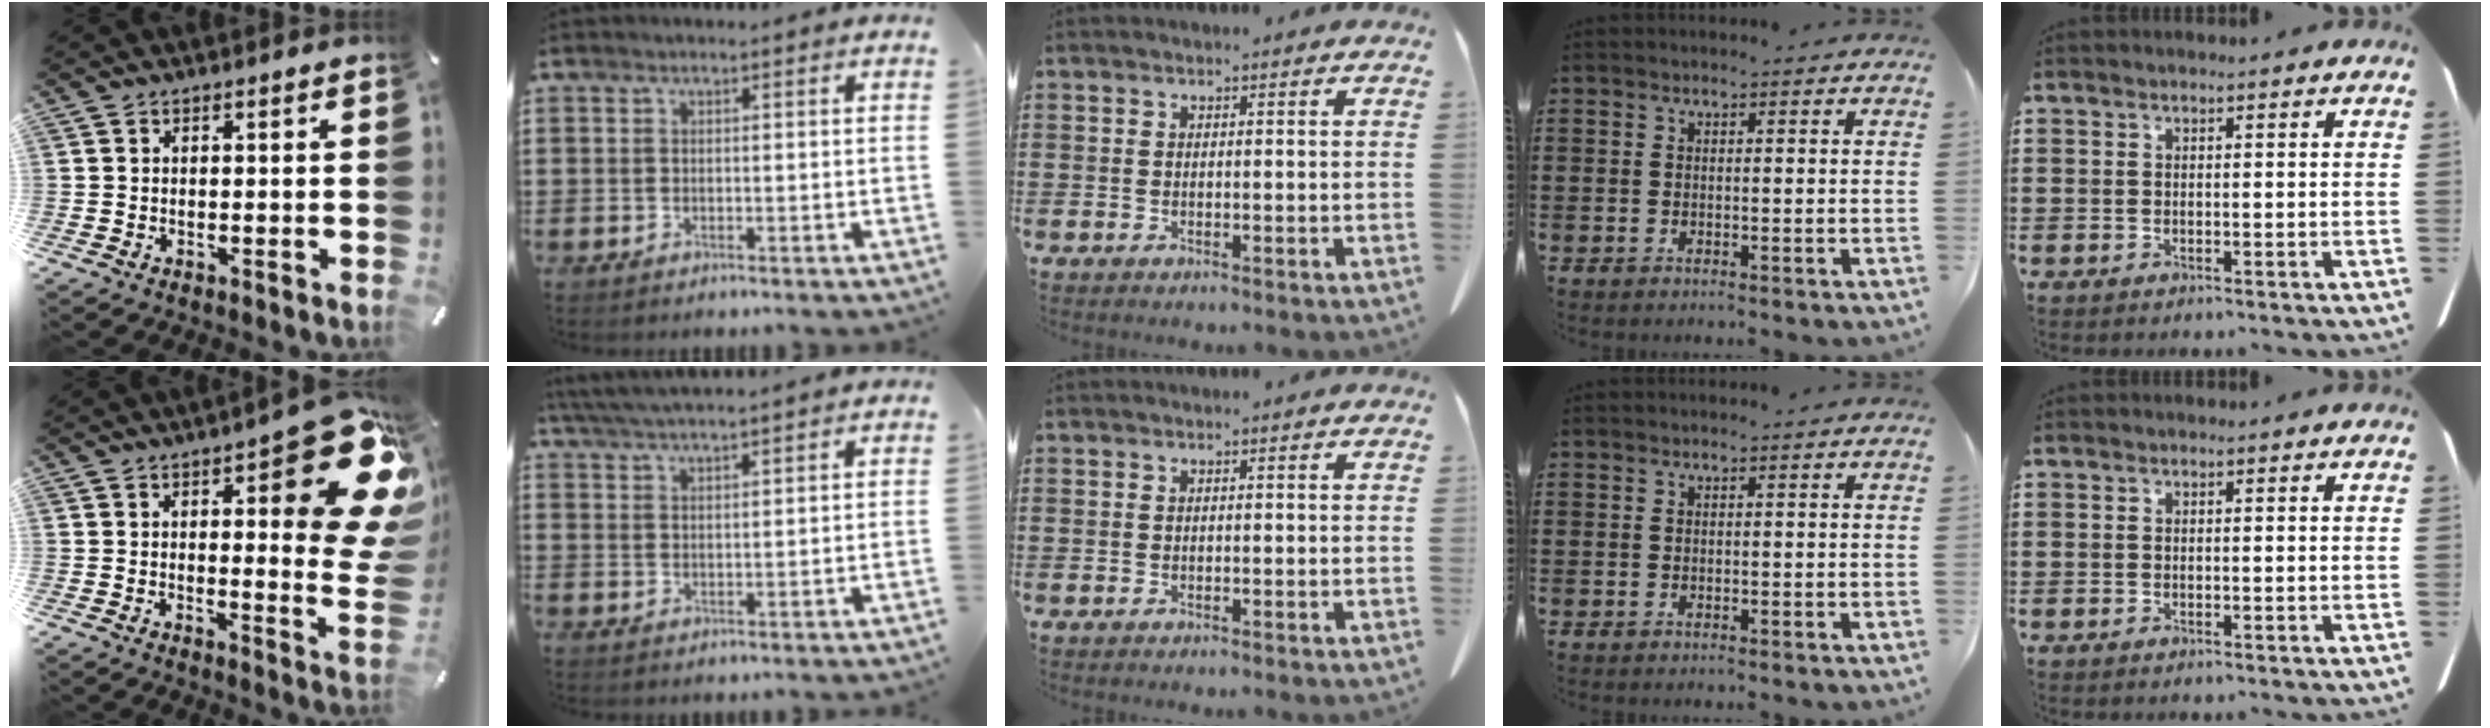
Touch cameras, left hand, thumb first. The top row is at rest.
{"thumb": {"total": 22.8, "force": [8.7, 7.4, 19.7], "torque": [-0.237, -0.071, 0.140]}, "index": {"total": 3.6, "force": [3.3, -0.5, 1.3], "torque": [-0.035, -0.012, 0.060]}}